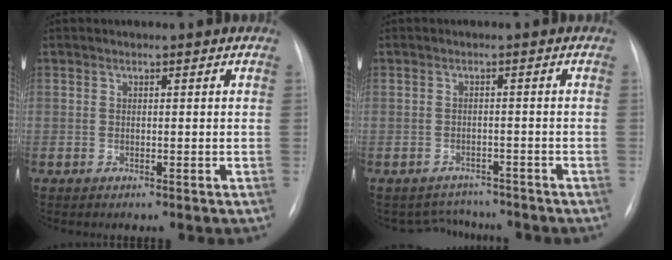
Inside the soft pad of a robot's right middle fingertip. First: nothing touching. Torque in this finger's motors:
{"motor_torque": [-0.50, -0.34, -0.28, -0.05]}